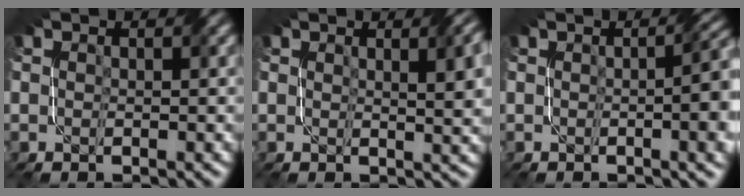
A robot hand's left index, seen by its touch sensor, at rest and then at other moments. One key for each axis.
{"total": 4.3, "fx": 1.7, "fy": 1.3, "fz": 3.7, "tx": -0.036, "ty": 0.007, "tz": 0.023}
{"total": 7.9, "fx": -0.1, "fy": 3.1, "fz": 7.3, "tx": -0.043, "ty": 0.014, "tz": -0.005}